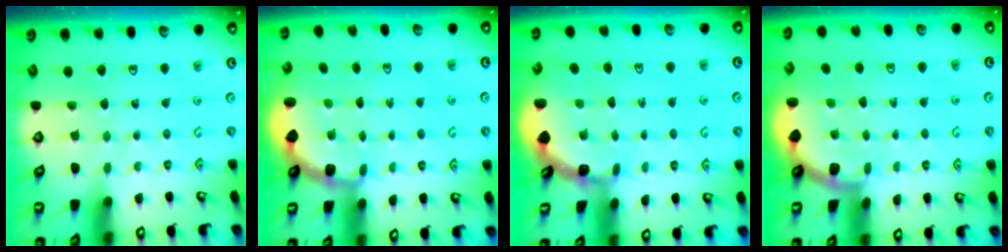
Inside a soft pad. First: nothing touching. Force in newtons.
{"total": 2.8, "press": 2.3, "slide": 1.7}
{"total": 1.6, "press": 1.6, "slide": 0.1}
{"total": 1.8, "press": 1.8, "slide": 0.2}